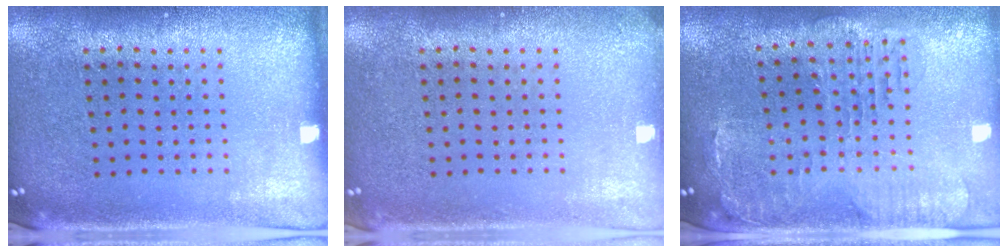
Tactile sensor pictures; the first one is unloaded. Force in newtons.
{"total": 0.6, "press": 0.6, "slide": 0.0}
{"total": 1.6, "press": 1.5, "slide": 0.5}